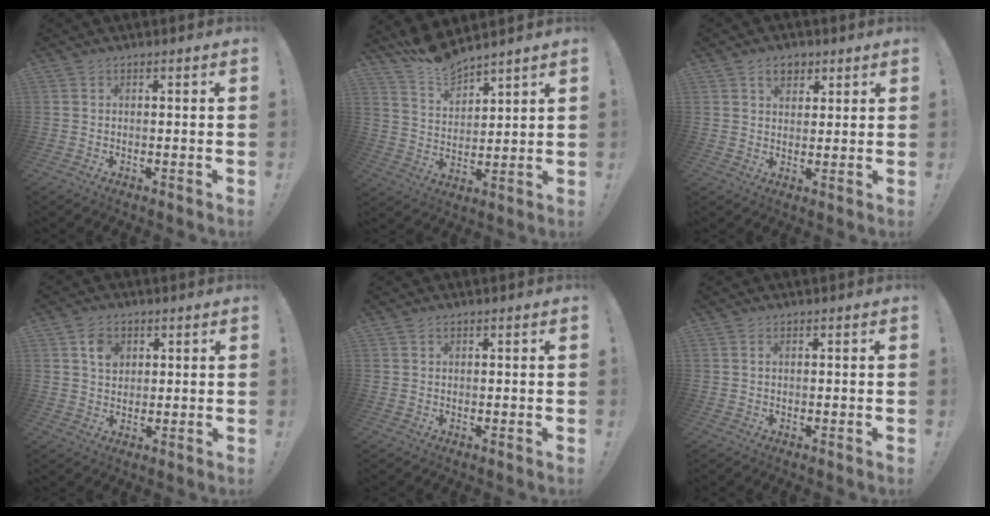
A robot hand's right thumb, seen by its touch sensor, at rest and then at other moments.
{"total": 8.7, "force": [8.4, 1.8, 1.5], "torque": [-0.042, -0.064, 0.161]}
{"total": 5.3, "force": [2.8, 3.7, 2.6], "torque": [-0.035, -0.002, 0.049]}
{"total": 5.7, "force": [2.6, 4.4, 2.7], "torque": [-0.037, -0.004, 0.046]}
{"total": 0.6, "force": [0.4, 0.4, 0.2], "torque": [-0.001, -0.002, 0.008]}
{"total": 0.5, "force": [0.2, 0.0, 0.5], "torque": [-0.015, 0.002, 0.004]}